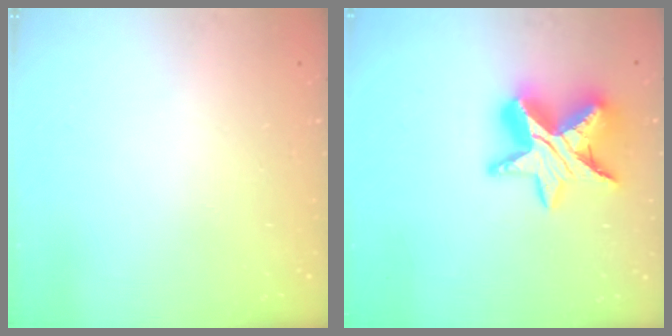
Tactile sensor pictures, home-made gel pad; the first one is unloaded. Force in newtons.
{"total": 16.1, "press": 16.1, "slide": 0.9}